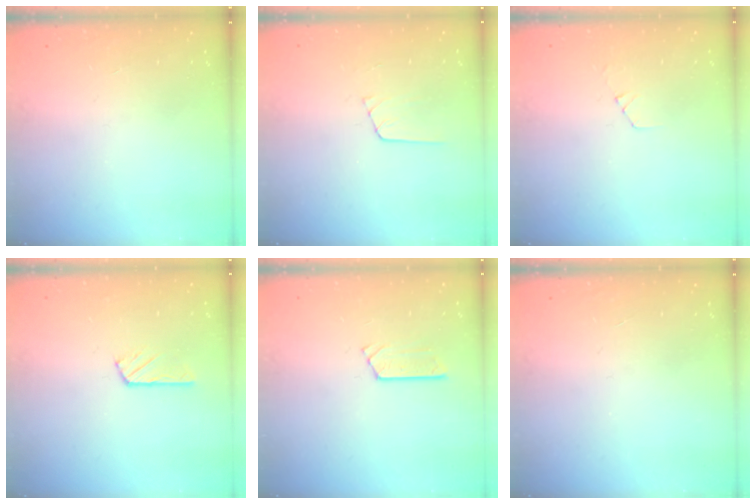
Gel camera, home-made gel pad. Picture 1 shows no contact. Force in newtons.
{"total": 3.6, "press": 3.6, "slide": 0.3}
{"total": 3.3, "press": 3.3, "slide": 0.4}
{"total": 3.6, "press": 3.5, "slide": 0.4}
{"total": 3.9, "press": 3.9, "slide": 0.2}
{"total": 0.0}